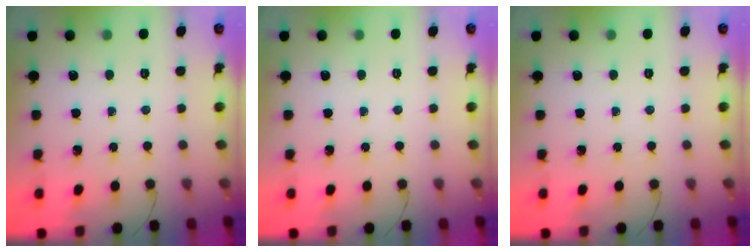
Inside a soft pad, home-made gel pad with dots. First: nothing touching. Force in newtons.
{"total": 0.0}
{"total": 0.0}